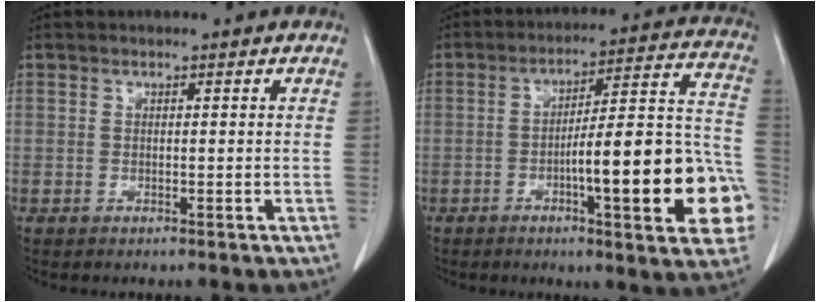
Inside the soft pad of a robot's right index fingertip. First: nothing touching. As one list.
[{"total": 20.0, "force": [-5.8, 2.9, 19.0], "torque": [-0.184, 0.031, -0.070]}]